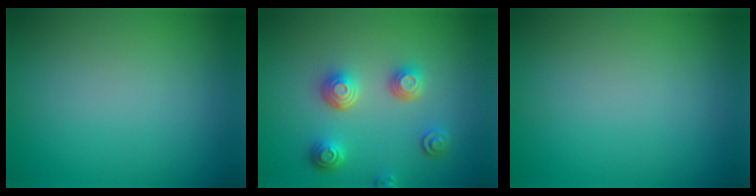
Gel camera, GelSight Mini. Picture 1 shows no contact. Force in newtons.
{"total": 3.9, "press": 3.2, "slide": 2.2}
{"total": 0.0}